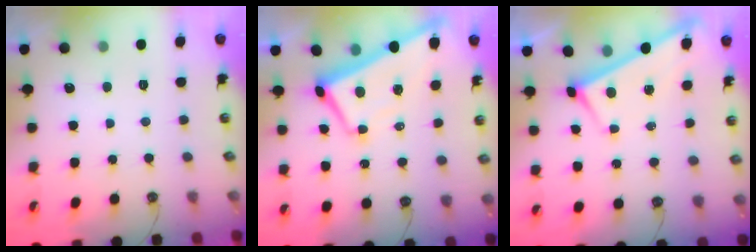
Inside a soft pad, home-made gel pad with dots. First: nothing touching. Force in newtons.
{"total": 5.2, "press": 5.2, "slide": 0.8}
{"total": 2.9, "press": 2.9, "slide": 0.3}